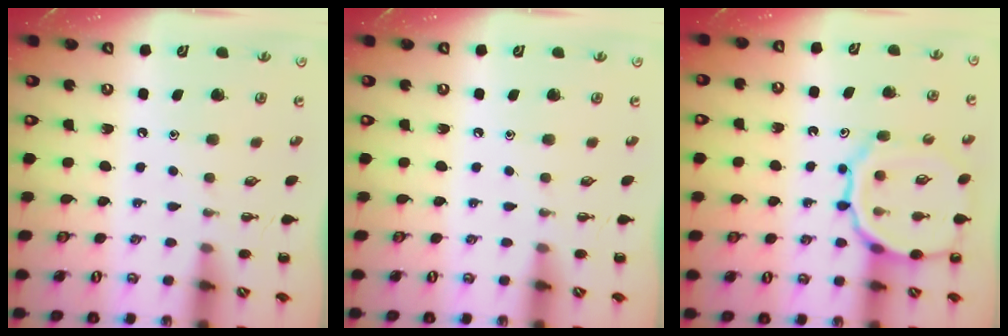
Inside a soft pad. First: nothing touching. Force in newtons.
{"total": 0.0}
{"total": 14.3, "press": 14.3, "slide": 1.3}